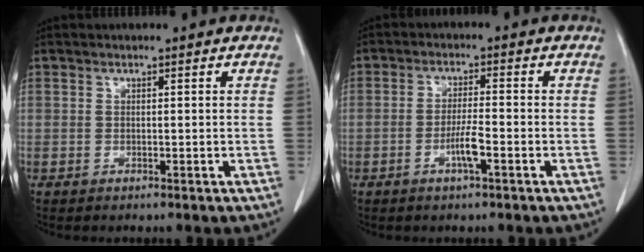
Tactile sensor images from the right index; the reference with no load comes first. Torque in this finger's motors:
{"motor_torque": [0.77, -0.35, 0.24, 0.08]}